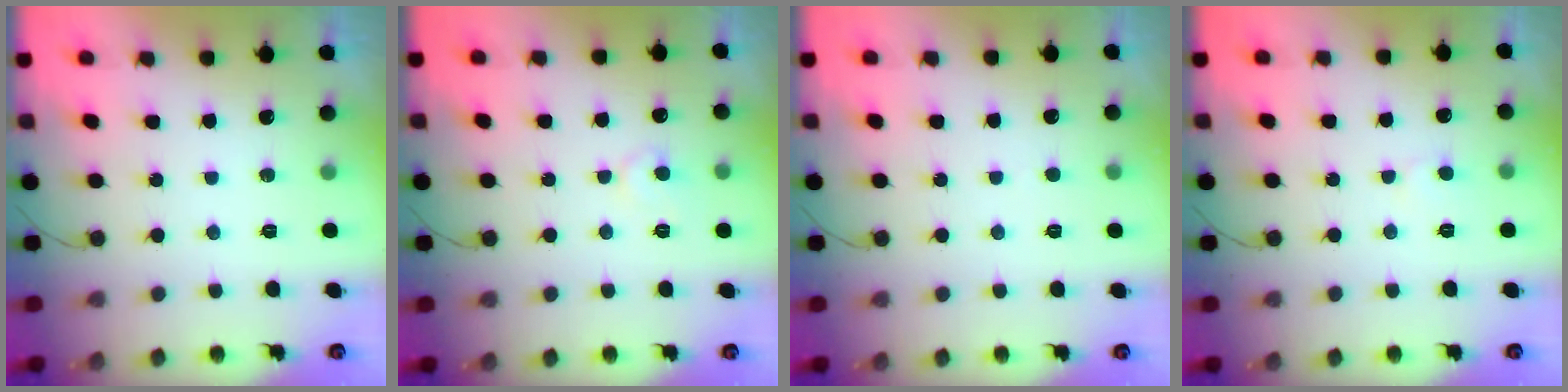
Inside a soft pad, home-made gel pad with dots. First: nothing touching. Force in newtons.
{"total": 6.1, "press": 6.1, "slide": 0.4}
{"total": 2.2, "press": 2.2, "slide": 0.2}
{"total": 3.3, "press": 3.3, "slide": 0.3}